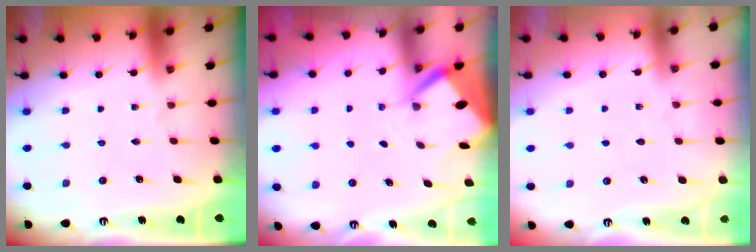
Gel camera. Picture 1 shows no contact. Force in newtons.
{"total": 3.7, "press": 3.7, "slide": 0.3}
{"total": 2.9, "press": 2.8, "slide": 0.4}